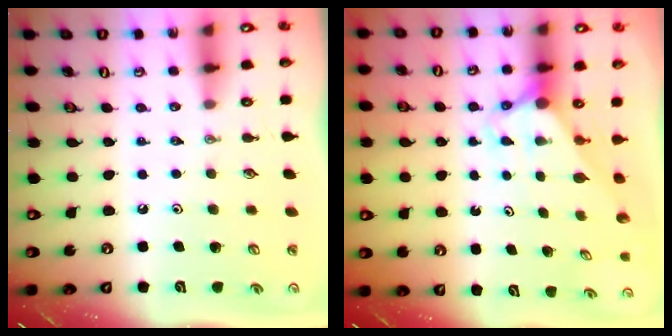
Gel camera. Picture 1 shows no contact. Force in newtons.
{"total": 2.9, "press": 2.9, "slide": 0.0}